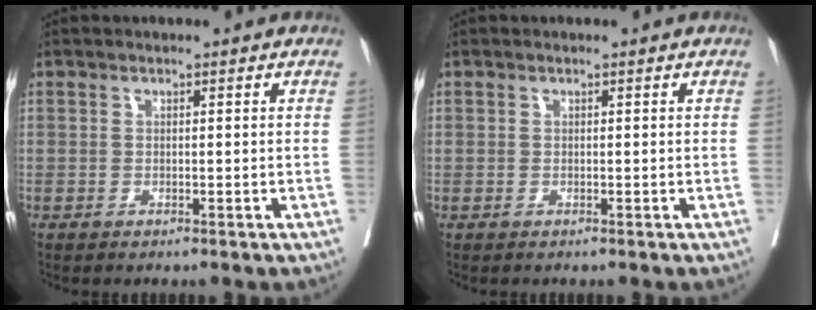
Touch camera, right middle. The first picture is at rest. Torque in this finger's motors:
{"motor_torque": [-0.79, 0.28, -0.25, -0.08]}